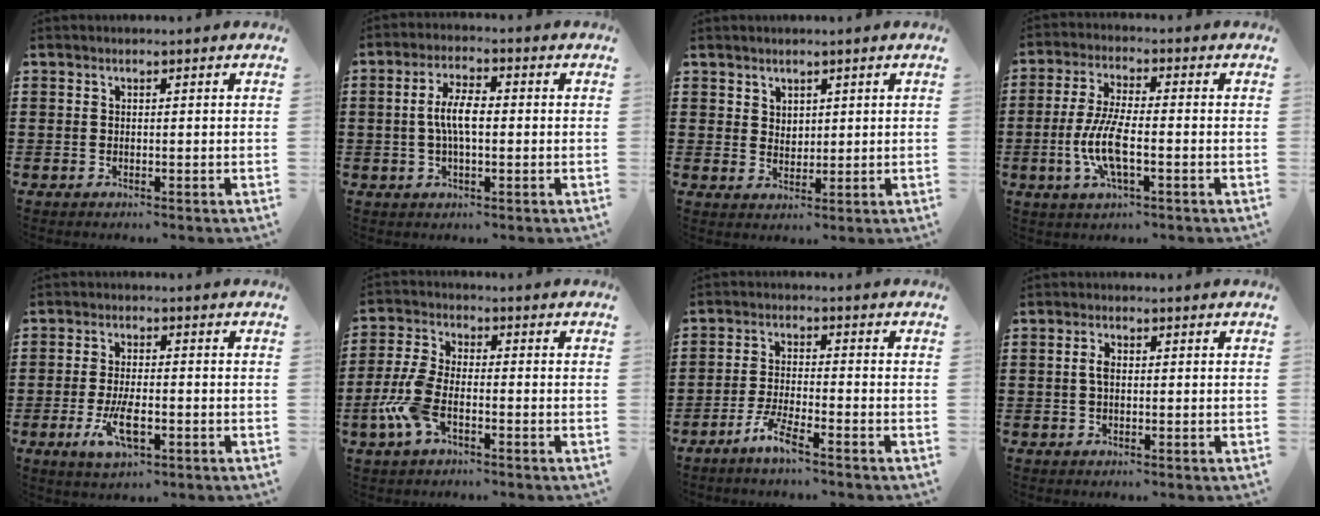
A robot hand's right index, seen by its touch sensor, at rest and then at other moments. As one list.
[{"total": 5.7, "force": [-0.3, 2.1, 5.3], "torque": [-0.109, 0.000, -0.010]}, {"total": 2.6, "force": [1.9, 1.8, 0.2], "torque": [-0.010, 0.007, 0.037]}, {"total": 8.1, "force": [-2.3, 2.5, 7.4], "torque": [-0.166, -0.011, -0.047]}, {"total": 6.6, "force": [-2.3, 2.5, 5.7], "torque": [-0.126, -0.011, -0.043]}, {"total": 7.3, "force": [-3.1, 3.1, 5.8], "torque": [-0.148, -0.006, -0.064]}, {"total": 4.3, "force": [-3.3, 0.0, 2.7], "torque": [-0.067, -0.006, -0.067]}, {"total": 2.2, "force": [0.1, 1.0, 1.9], "torque": [-0.045, 0.001, -0.003]}]